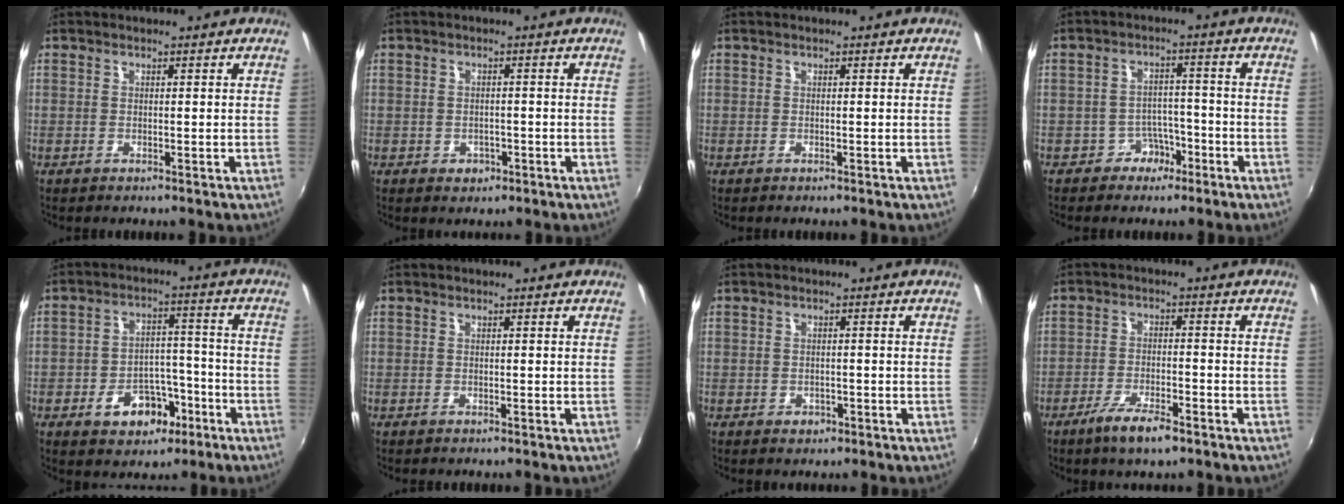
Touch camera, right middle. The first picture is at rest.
{"total": 2.5, "force": [-1.0, 2.1, 0.8], "torque": [-0.017, -0.001, -0.013]}
{"total": 0.0}
{"total": 4.3, "force": [-2.9, 3.2, 0.8], "torque": [-0.015, 0.016, -0.043]}
{"total": 9.0, "force": [-4.9, 5.8, 4.7], "torque": [-0.094, 0.025, -0.064]}
{"total": 0.0}
{"total": 1.8, "force": [-0.9, 1.5, 0.6], "torque": [-0.010, -0.003, -0.012]}
{"total": 6.7, "force": [-4.6, 1.7, 4.6], "torque": [-0.108, -0.011, -0.083]}